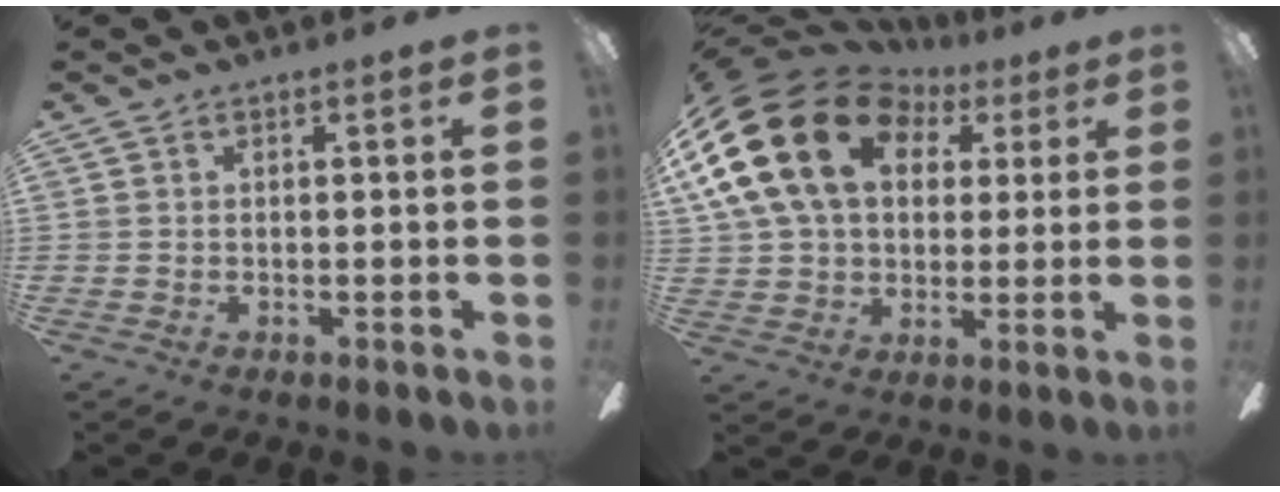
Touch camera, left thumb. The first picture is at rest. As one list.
[{"total": 23.7, "force": [7.2, 17.2, 14.6], "torque": [-0.304, -0.010, 0.125]}]